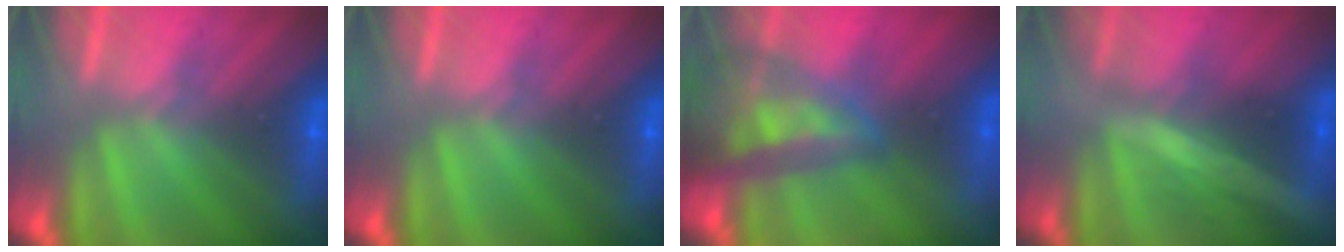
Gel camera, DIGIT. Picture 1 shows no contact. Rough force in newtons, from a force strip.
{"total": 0.0}
{"total": 12.7}
{"total": 1.7}